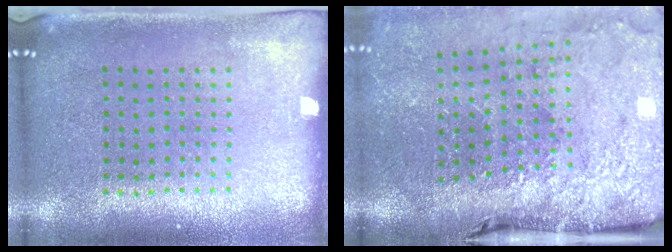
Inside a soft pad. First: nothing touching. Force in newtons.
{"total": 3.9, "press": 3.3, "slide": 2.2}